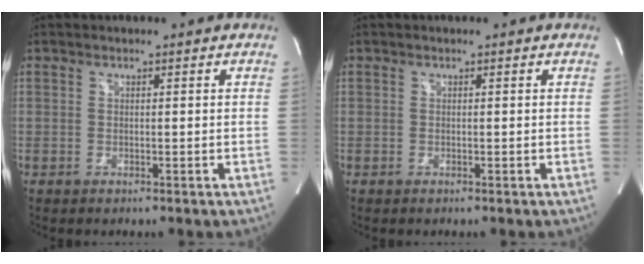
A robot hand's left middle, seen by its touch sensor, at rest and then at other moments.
{"total": 0.0}